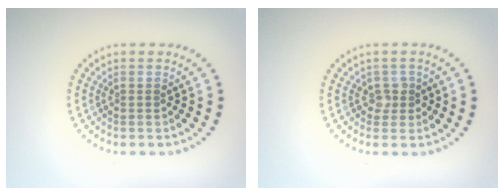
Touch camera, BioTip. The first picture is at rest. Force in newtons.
{"total": 1.3, "press": 1.1, "slide": 0.6}